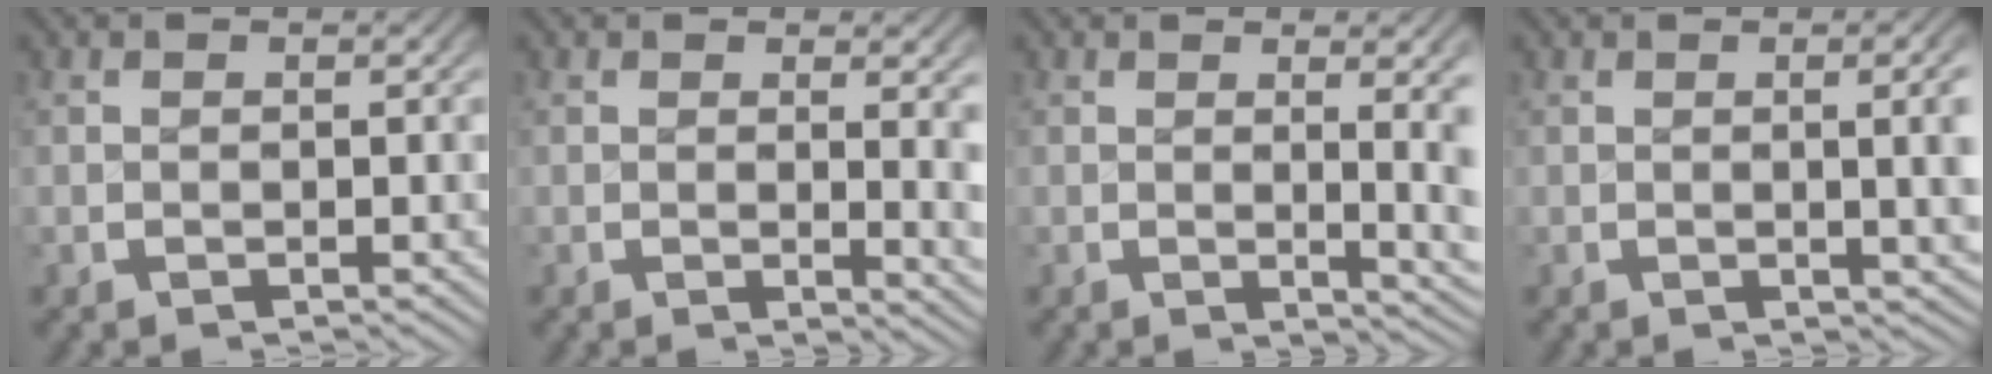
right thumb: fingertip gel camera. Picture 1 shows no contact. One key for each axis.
{"total": 3.0, "fx": 0.0, "fy": 1.0, "fz": 2.9, "tx": -0.036, "ty": -0.012, "tz": 0.004}
{"total": 4.7, "fx": -0.6, "fy": 1.8, "fz": 4.4, "tx": -0.057, "ty": -0.011, "tz": -0.003}
{"total": 4.9, "fx": 0.2, "fy": 1.8, "fz": 4.5, "tx": -0.038, "ty": 0.009, "tz": -0.002}